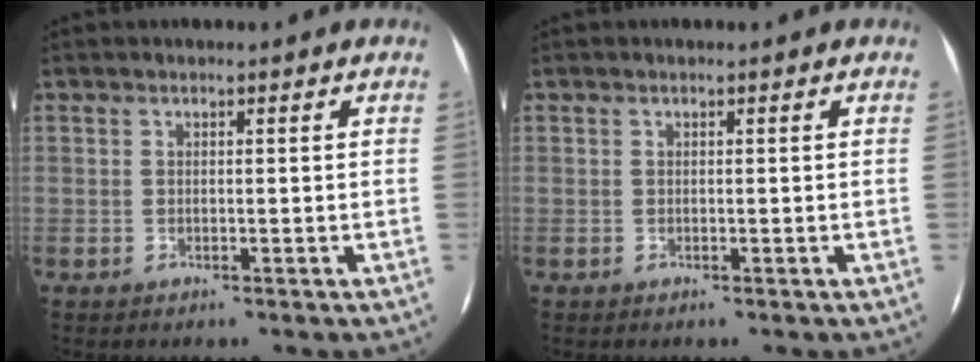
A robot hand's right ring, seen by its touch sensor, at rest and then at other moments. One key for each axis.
{"total": 0.0}